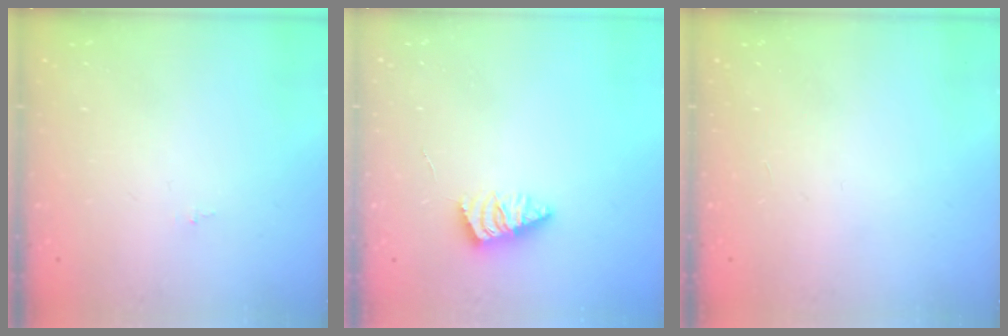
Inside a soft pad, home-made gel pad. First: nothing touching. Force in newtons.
{"total": 2.9, "press": 2.8, "slide": 0.6}
{"total": 0.0}